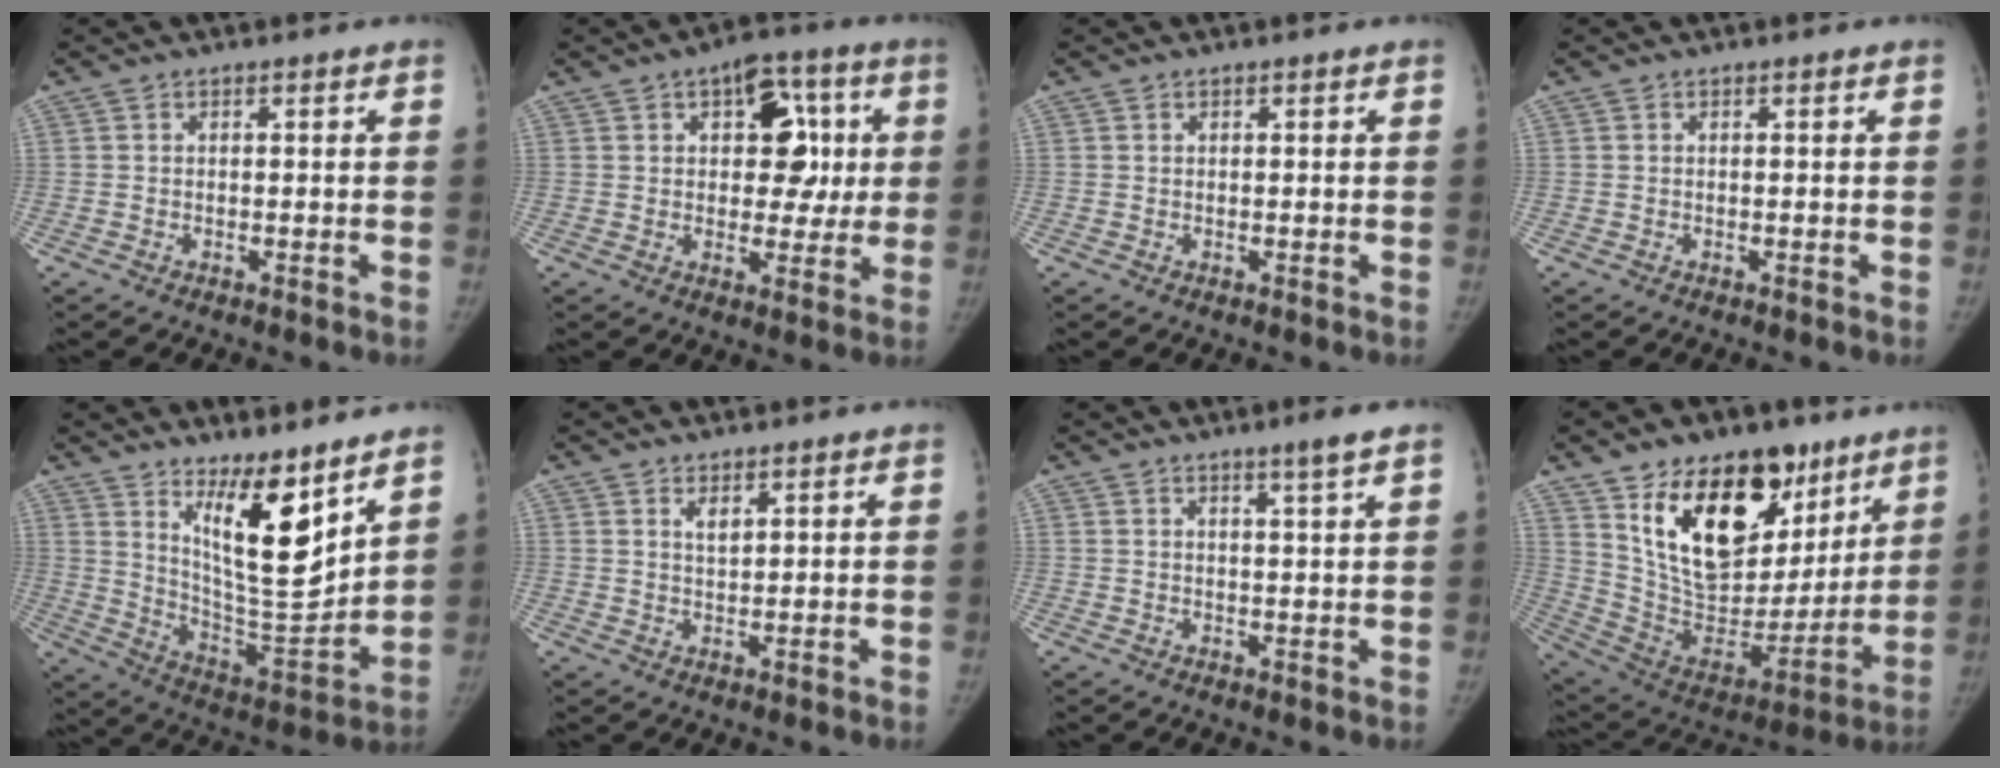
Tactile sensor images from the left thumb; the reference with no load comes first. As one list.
[{"total": 12.3, "force": [3.0, 7.7, 9.0], "torque": [-0.066, 0.010, 0.037]}, {"total": 0.0}, {"total": 0.0}, {"total": 15.9, "force": [9.7, 4.5, 11.8], "torque": [-0.156, -0.088, 0.181]}, {"total": 2.0, "force": [1.3, 0.7, 1.3], "torque": [-0.019, -0.012, 0.027]}, {"total": 3.3, "force": [2.2, -0.4, 2.4], "torque": [-0.039, -0.016, 0.037]}, {"total": 26.3, "force": [14.1, 15.5, 15.8], "torque": [-0.212, -0.044, 0.255]}]